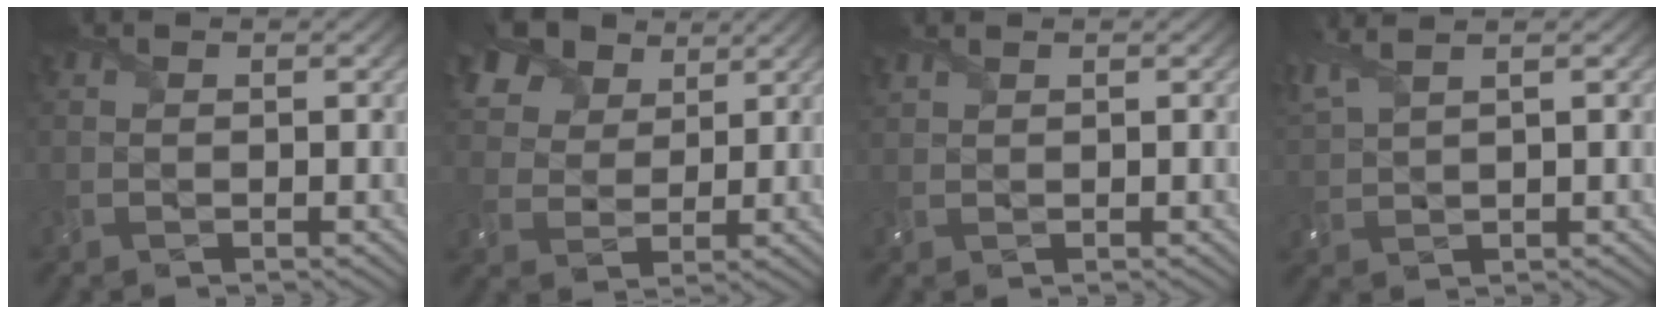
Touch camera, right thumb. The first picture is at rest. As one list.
[{"total": 9.7, "force": [6.1, 6.0, 4.6], "torque": [-0.144, 0.012, 0.110]}, {"total": 1.1, "force": [1.0, 0.2, 0.4], "torque": [-0.018, 0.004, 0.026]}, {"total": 5.4, "force": [3.7, 1.5, 3.6], "torque": [-0.103, 0.025, 0.079]}]